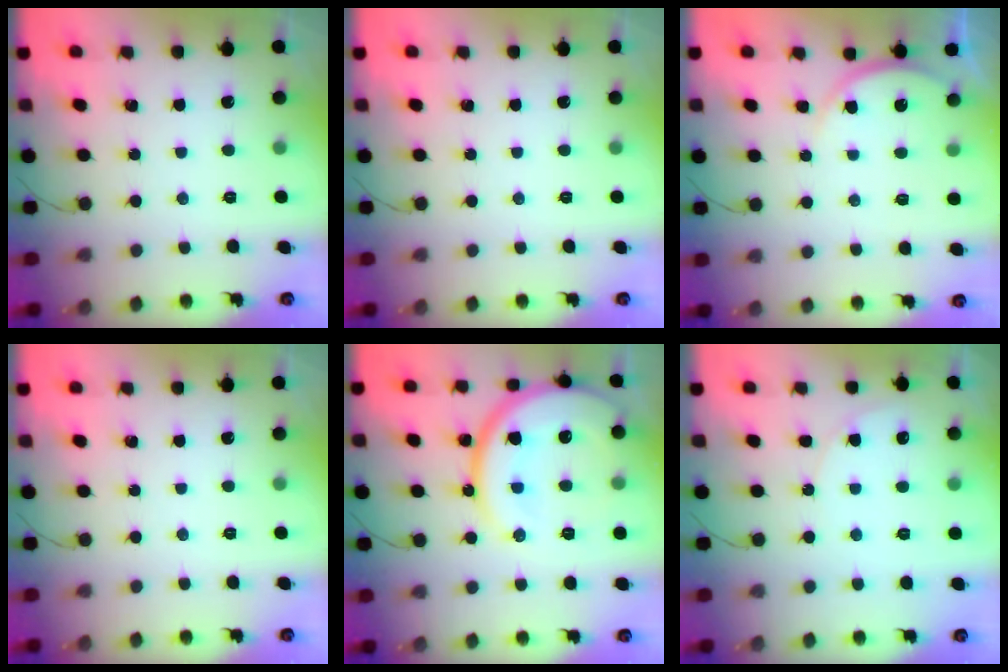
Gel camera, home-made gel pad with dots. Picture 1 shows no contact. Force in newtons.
{"total": 0.0}
{"total": 6.1, "press": 6.1, "slide": 0.6}
{"total": 0.0}
{"total": 21.0, "press": 20.9, "slide": 2.2}
{"total": 6.7, "press": 6.7, "slide": 0.4}